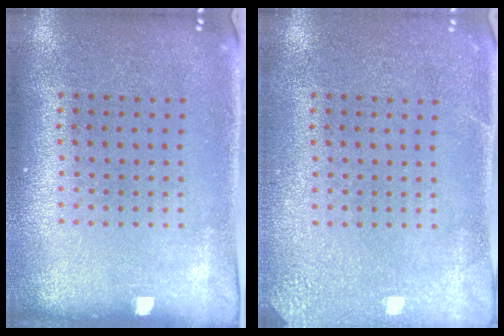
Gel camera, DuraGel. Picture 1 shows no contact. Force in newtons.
{"total": 2.7, "press": 2.6, "slide": 0.2}